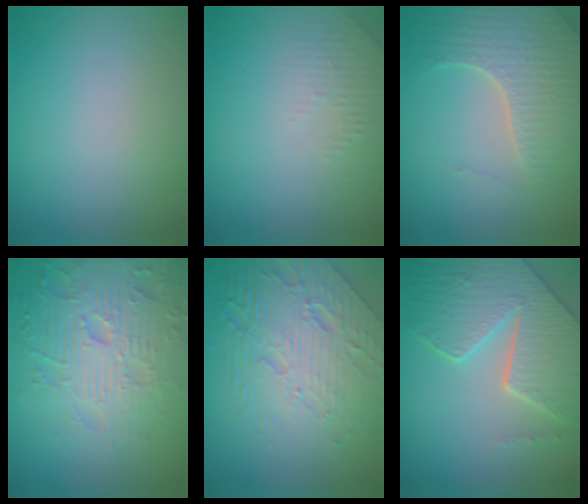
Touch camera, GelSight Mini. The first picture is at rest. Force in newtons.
{"total": 1.5, "press": 1.5, "slide": 0.4}
{"total": 4.0, "press": 3.9, "slide": 1.1}
{"total": 7.0, "press": 5.6, "slide": 4.3}
{"total": 8.1, "press": 5.5, "slide": 5.9}
{"total": 8.0, "press": 6.1, "slide": 5.2}